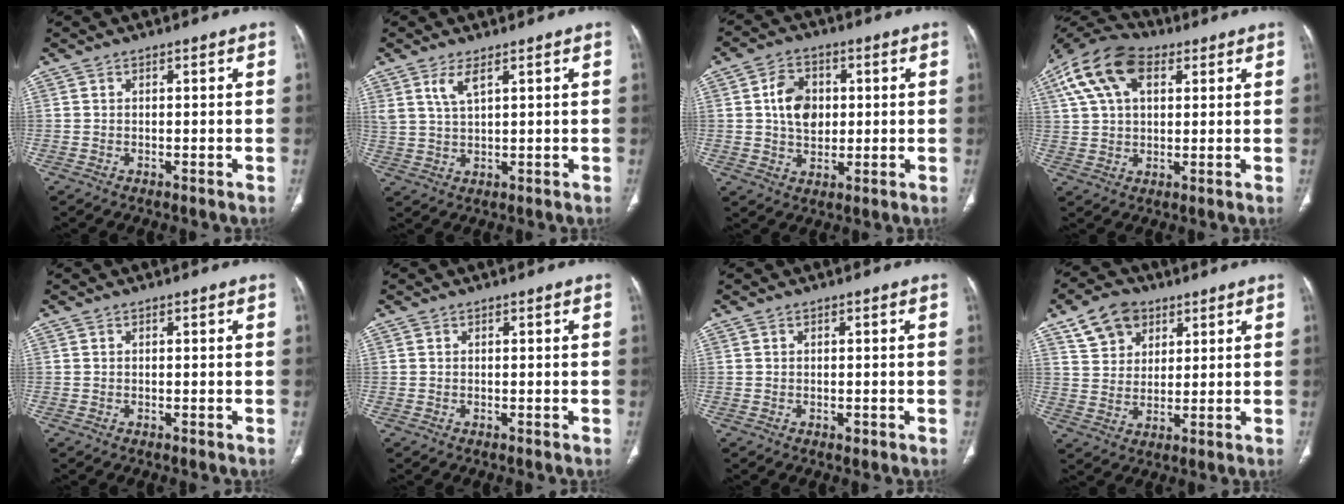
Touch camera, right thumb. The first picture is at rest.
{"total": 4.0, "force": [2.3, 1.1, 3.1], "torque": [-0.070, -0.013, 0.055]}
{"total": 8.6, "force": [1.2, 6.3, 5.6], "torque": [-0.073, -0.001, 0.021]}
{"total": 14.8, "force": [5.8, 8.7, 10.4], "torque": [-0.197, 0.020, 0.102]}
{"total": 0.0}
{"total": 0.0}
{"total": 0.8, "force": [-0.2, 0.6, 0.6], "torque": [-0.009, -0.001, 0.000]}
{"total": 9.0, "force": [5.0, 6.4, 3.9], "torque": [-0.046, -0.014, 0.095]}